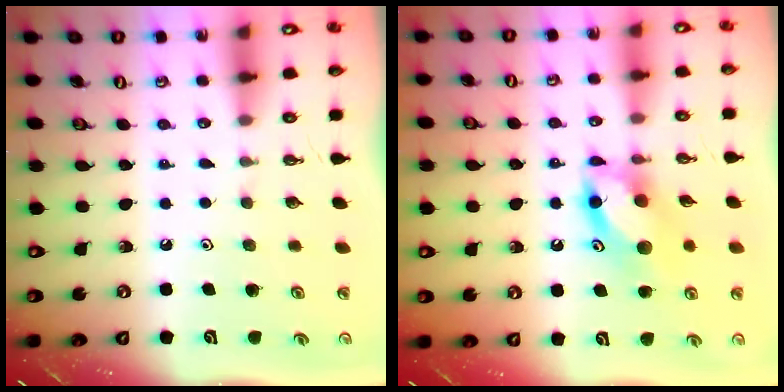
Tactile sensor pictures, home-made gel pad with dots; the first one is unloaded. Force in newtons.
{"total": 11.7, "press": 11.6, "slide": 1.3}